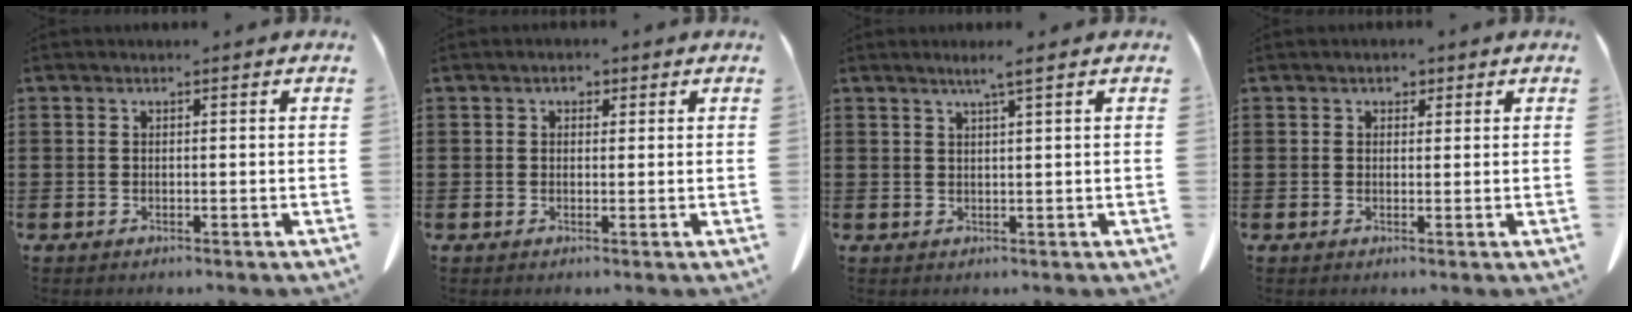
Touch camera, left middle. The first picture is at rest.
{"total": 1.5, "force": [0.8, 1.0, 0.8], "torque": [-0.012, 0.002, 0.012]}
{"total": 2.2, "force": [1.5, -0.4, 1.6], "torque": [-0.032, -0.005, 0.026]}
{"total": 1.4, "force": [1.0, 0.9, 0.5], "torque": [-0.006, 0.002, 0.015]}